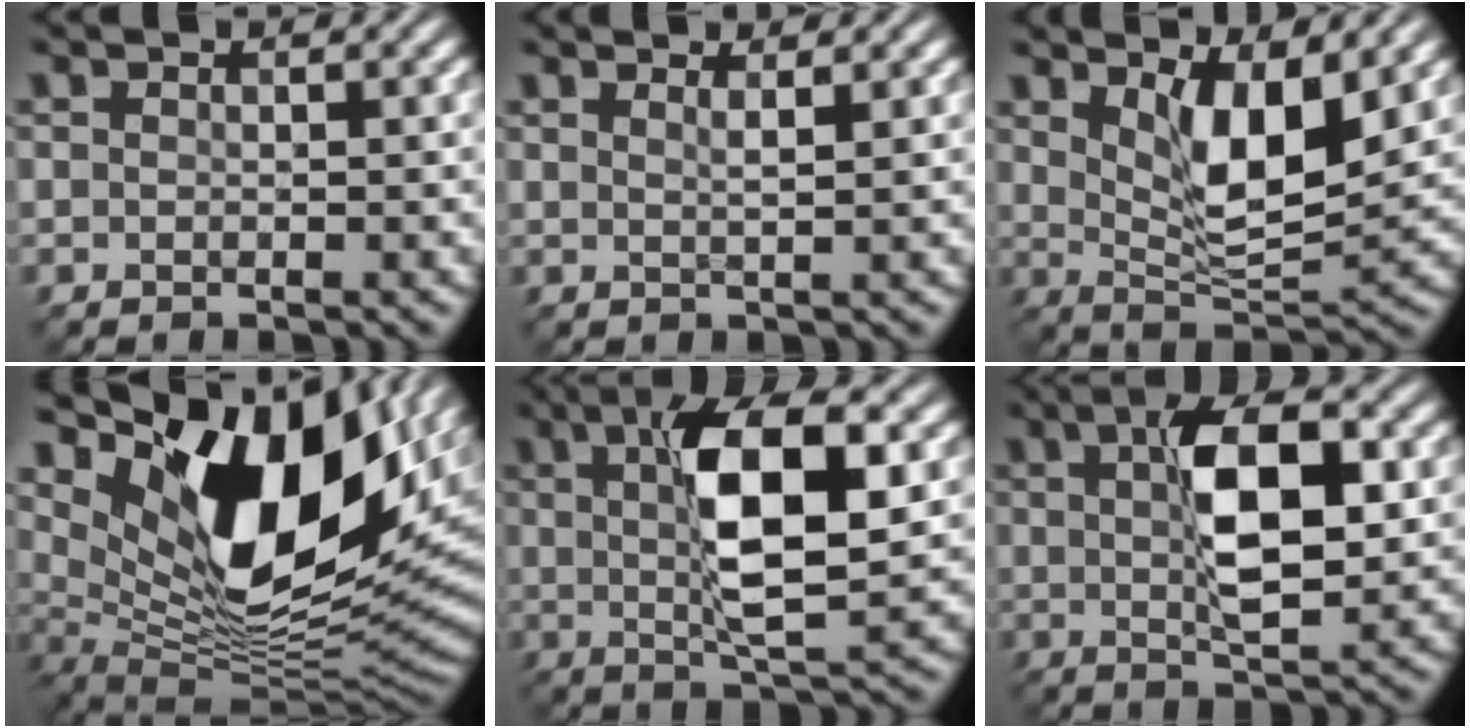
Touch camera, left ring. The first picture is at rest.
{"total": 1.0, "force": [0.8, 0.1, 0.5], "torque": [0.001, 0.004, 0.010]}
{"total": 5.9, "force": [2.5, 2.0, 5.0], "torque": [-0.091, -0.012, 0.049]}
{"total": 15.2, "force": [6.1, 7.0, 12.0], "torque": [-0.202, -0.003, 0.113]}
{"total": 9.1, "force": [1.8, 2.5, 8.5], "torque": [-0.141, 0.010, 0.029]}
{"total": 7.8, "force": [1.4, 2.7, 7.2], "torque": [-0.119, 0.011, 0.021]}